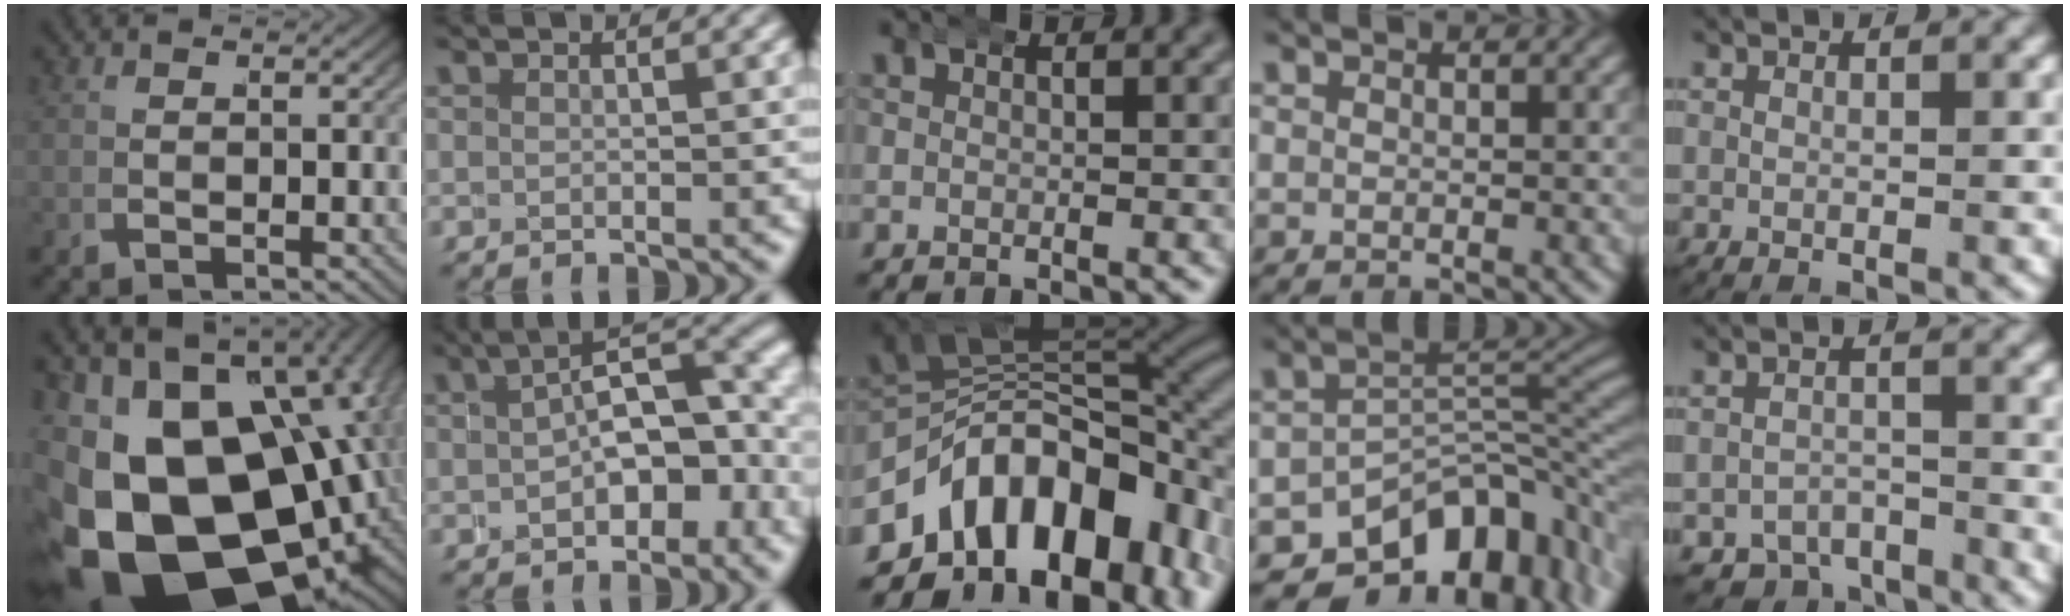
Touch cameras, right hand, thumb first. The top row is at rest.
{"thumb": {"total": 27.7, "force": [-6.7, 18.6, 19.3], "torque": [-0.359, -0.105, -0.064]}, "index": {"total": 6.2, "force": [0.3, 3.0, 5.4], "torque": [-0.061, 0.002, 0.011]}, "middle": {"total": 21.8, "force": [-4.8, 15.7, 14.3], "torque": [-0.246, -0.028, -0.071]}, "ring": {"total": 13.5, "force": [-7.0, 7.8, 8.5], "torque": [-0.104, -0.021, -0.098]}, "little": {"total": 6.1, "force": [-4.9, 3.4, 1.2], "torque": [0.003, -0.016, -0.087]}}